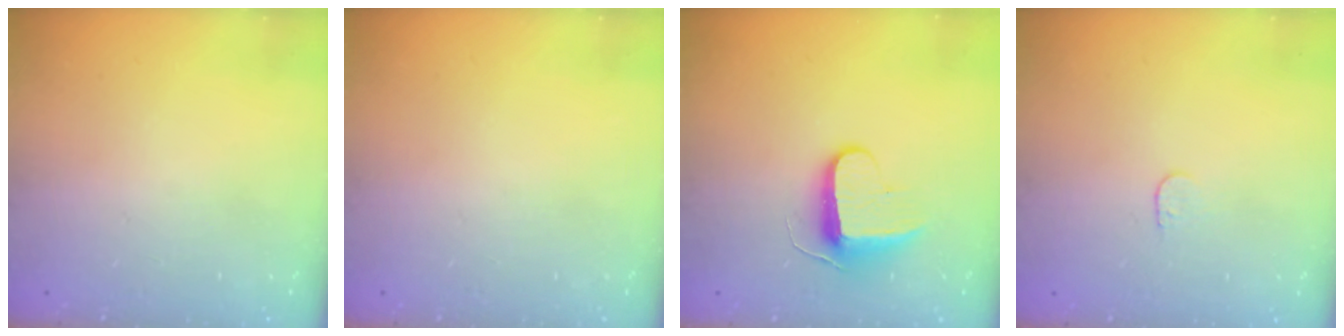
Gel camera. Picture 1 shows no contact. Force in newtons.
{"total": 0.0}
{"total": 8.6, "press": 8.6, "slide": 0.5}
{"total": 3.4, "press": 3.3, "slide": 0.3}